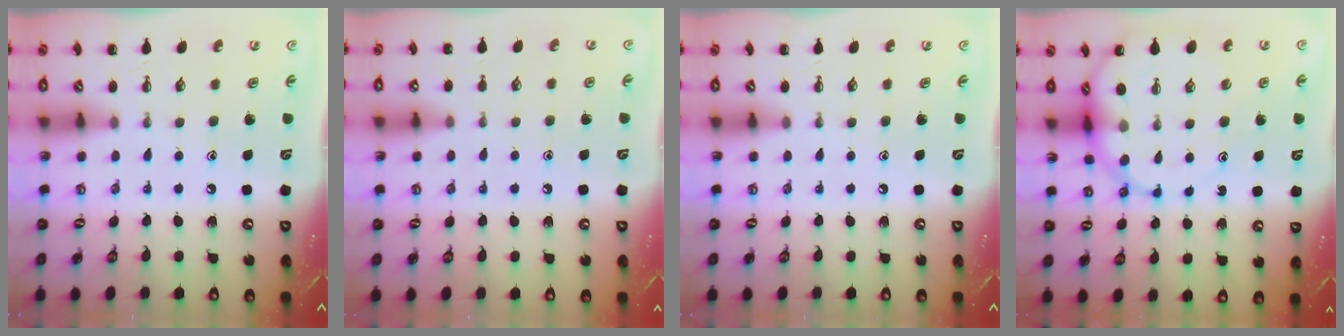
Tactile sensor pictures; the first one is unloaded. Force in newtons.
{"total": 4.9, "press": 4.7, "slide": 1.5}
{"total": 0.0}
{"total": 10.8, "press": 10.3, "slide": 2.9}